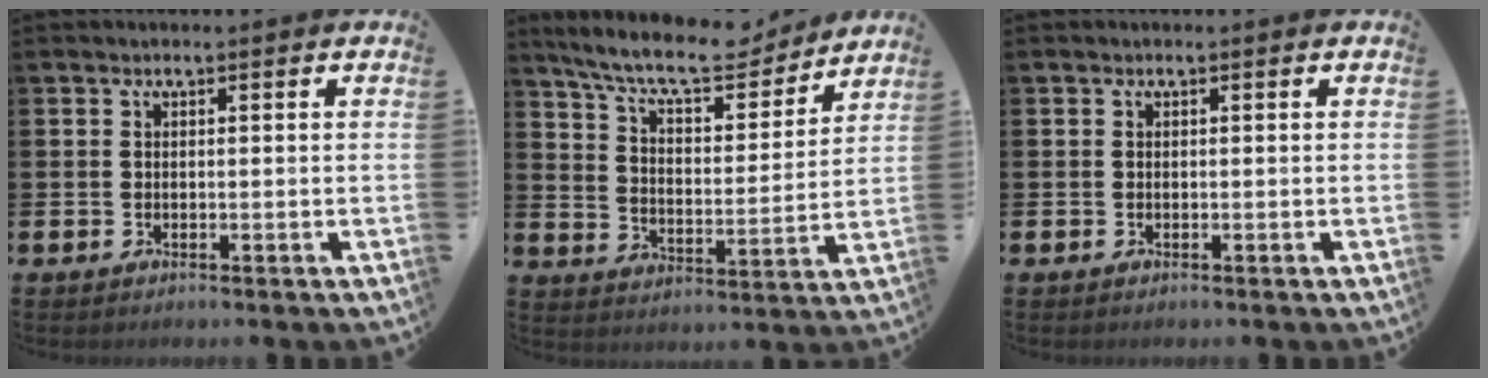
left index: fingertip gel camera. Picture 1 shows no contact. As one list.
[{"total": 10.6, "force": [9.5, 2.4, 4.2], "torque": [-0.109, -0.058, 0.163]}, {"total": 0.0}]